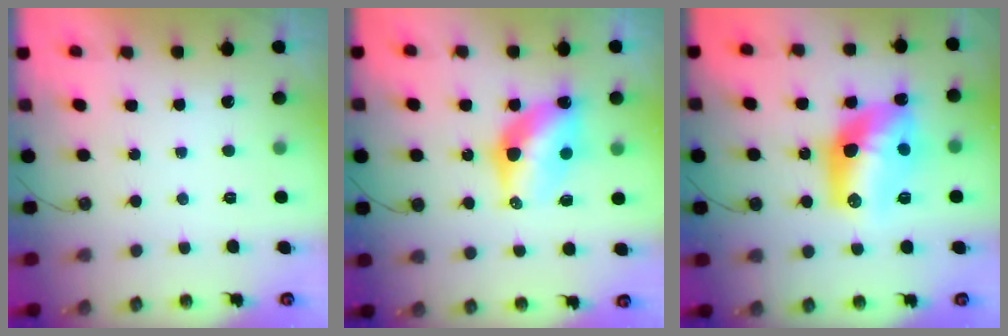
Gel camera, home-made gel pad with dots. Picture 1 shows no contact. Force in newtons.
{"total": 10.9, "press": 10.9, "slide": 0.6}
{"total": 15.6, "press": 15.6, "slide": 1.1}